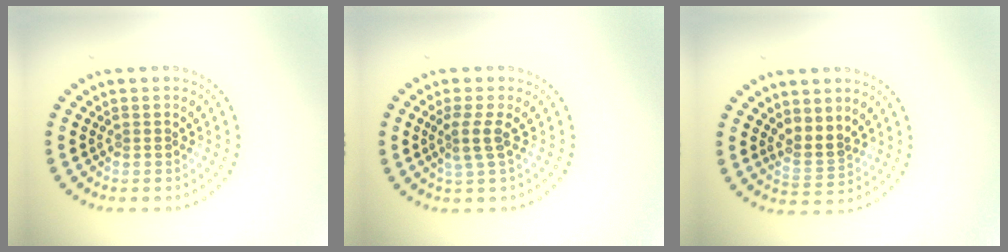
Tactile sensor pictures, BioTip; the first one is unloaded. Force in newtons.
{"total": 2.0, "press": 1.5, "slide": 1.3}
{"total": 2.4, "press": 2.1, "slide": 1.3}